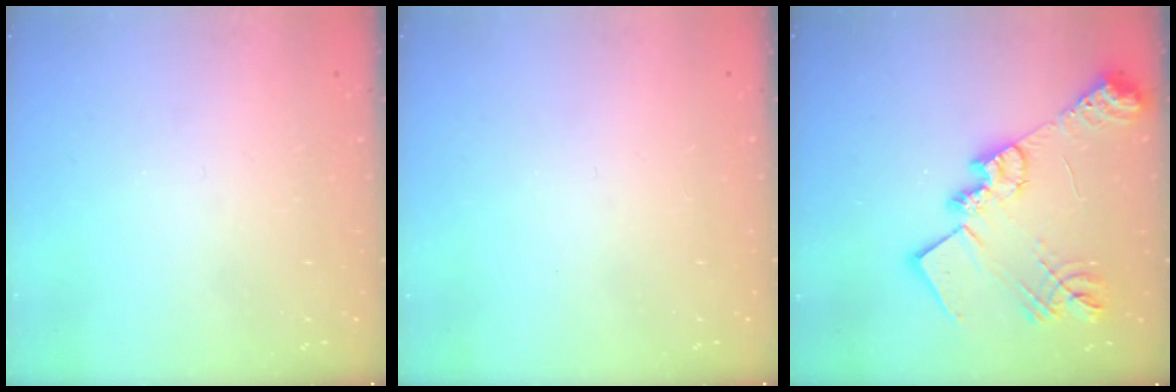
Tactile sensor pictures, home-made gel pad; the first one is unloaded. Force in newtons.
{"total": 0.0}
{"total": 23.0, "press": 22.9, "slide": 2.0}